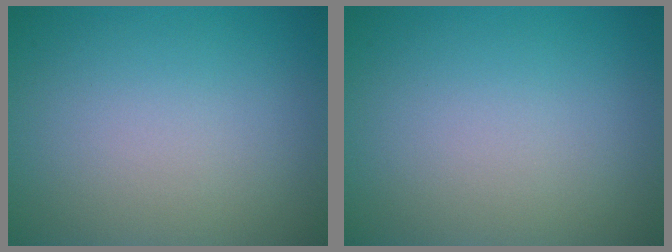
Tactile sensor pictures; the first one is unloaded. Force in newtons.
{"total": 0.0}